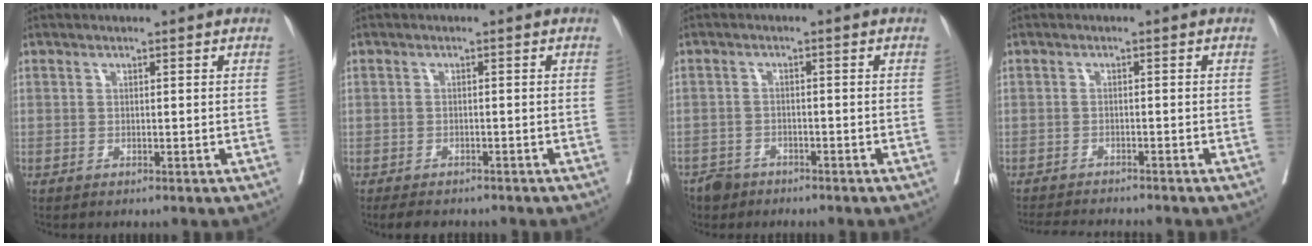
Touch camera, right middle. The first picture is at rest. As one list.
[{"total": 5.1, "force": [-4.3, 2.2, 1.6], "torque": [-0.024, -0.004, -0.057]}, {"total": 4.8, "force": [-3.9, 2.7, 0.7], "torque": [-0.013, -0.002, -0.069]}, {"total": 7.0, "force": [-6.6, 0.3, 2.1], "torque": [-0.028, -0.011, -0.101]}]